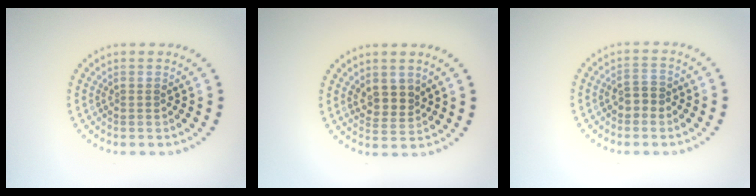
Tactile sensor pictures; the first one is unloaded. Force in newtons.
{"total": 2.3, "press": 2.2, "slide": 0.9}
{"total": 2.0, "press": 1.9, "slide": 0.4}